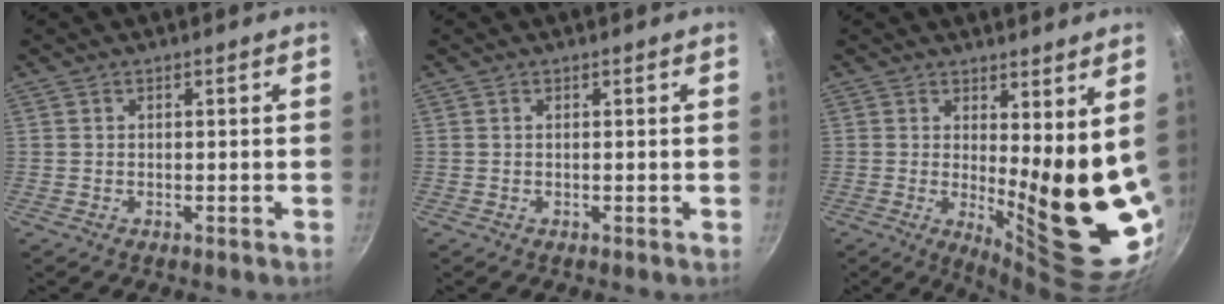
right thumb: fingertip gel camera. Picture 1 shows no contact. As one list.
[{"total": 0.0}, {"total": 15.1, "force": [1.6, 4.4, 14.3], "torque": [-0.165, -0.050, 0.034]}]